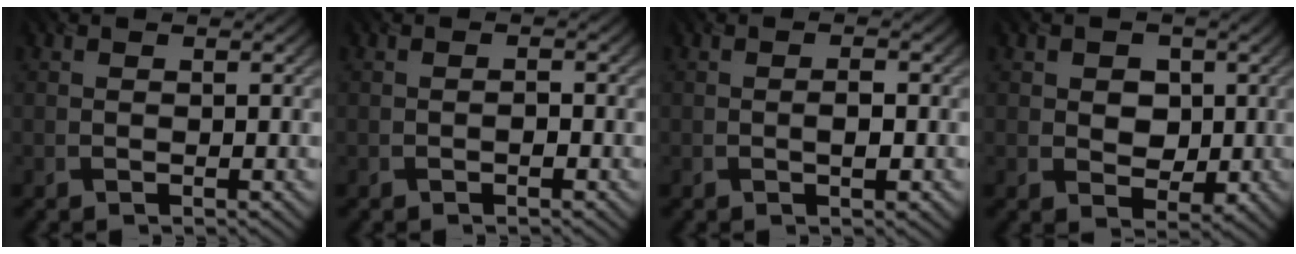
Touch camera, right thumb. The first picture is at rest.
{"total": 0.8, "force": [-0.4, 0.4, 0.6], "torque": [-0.008, 0.002, -0.007]}
{"total": 1.9, "force": [-0.4, 0.6, 1.7], "torque": [-0.029, 0.002, -0.007]}
{"total": 4.5, "force": [0.5, 3.8, 2.3], "torque": [-0.038, -0.005, 0.001]}